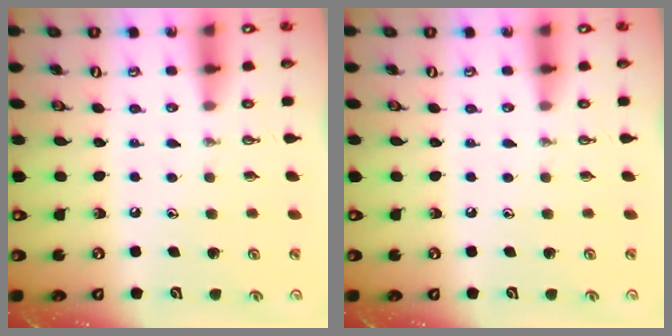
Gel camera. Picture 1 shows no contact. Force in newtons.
{"total": 0.0}